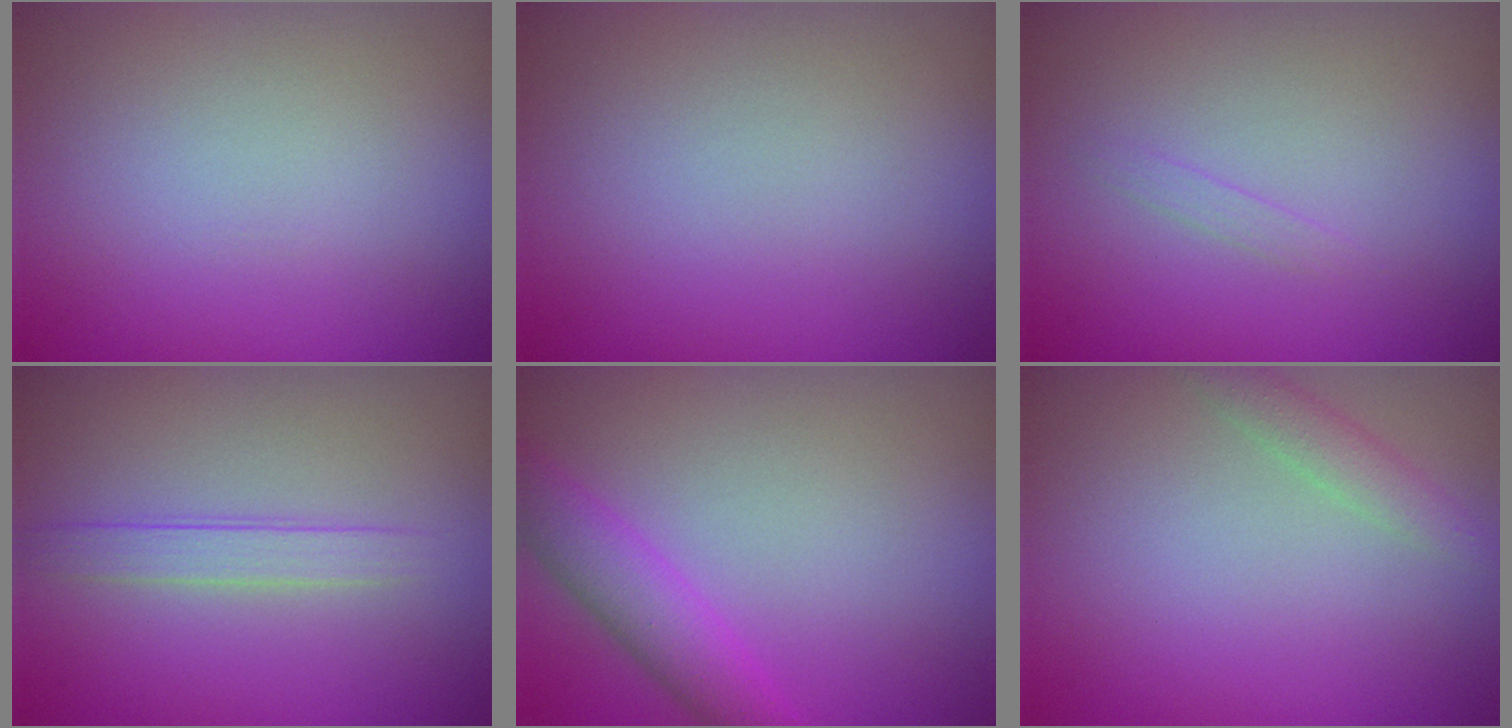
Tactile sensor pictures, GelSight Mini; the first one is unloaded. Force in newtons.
{"total": 0.0}
{"total": 0.6, "press": 0.6, "slide": 0.0}
{"total": 1.8, "press": 1.7, "slide": 0.2}
{"total": 3.3, "press": 3.3, "slide": 0.1}
{"total": 1.8, "press": 1.8, "slide": 0.1}